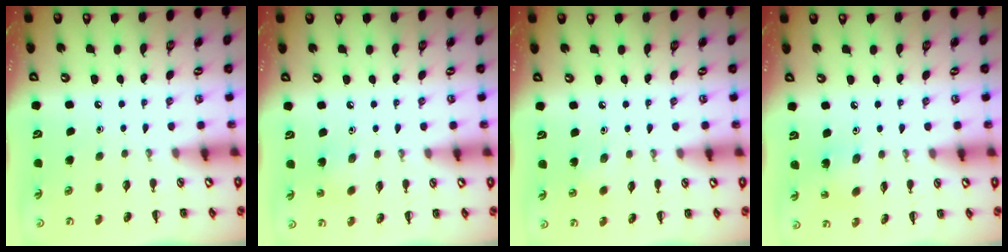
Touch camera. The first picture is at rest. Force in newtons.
{"total": 5.6, "press": 5.4, "slide": 1.4}
{"total": 2.8, "press": 2.7, "slide": 0.8}
{"total": 3.9, "press": 3.7, "slide": 1.0}